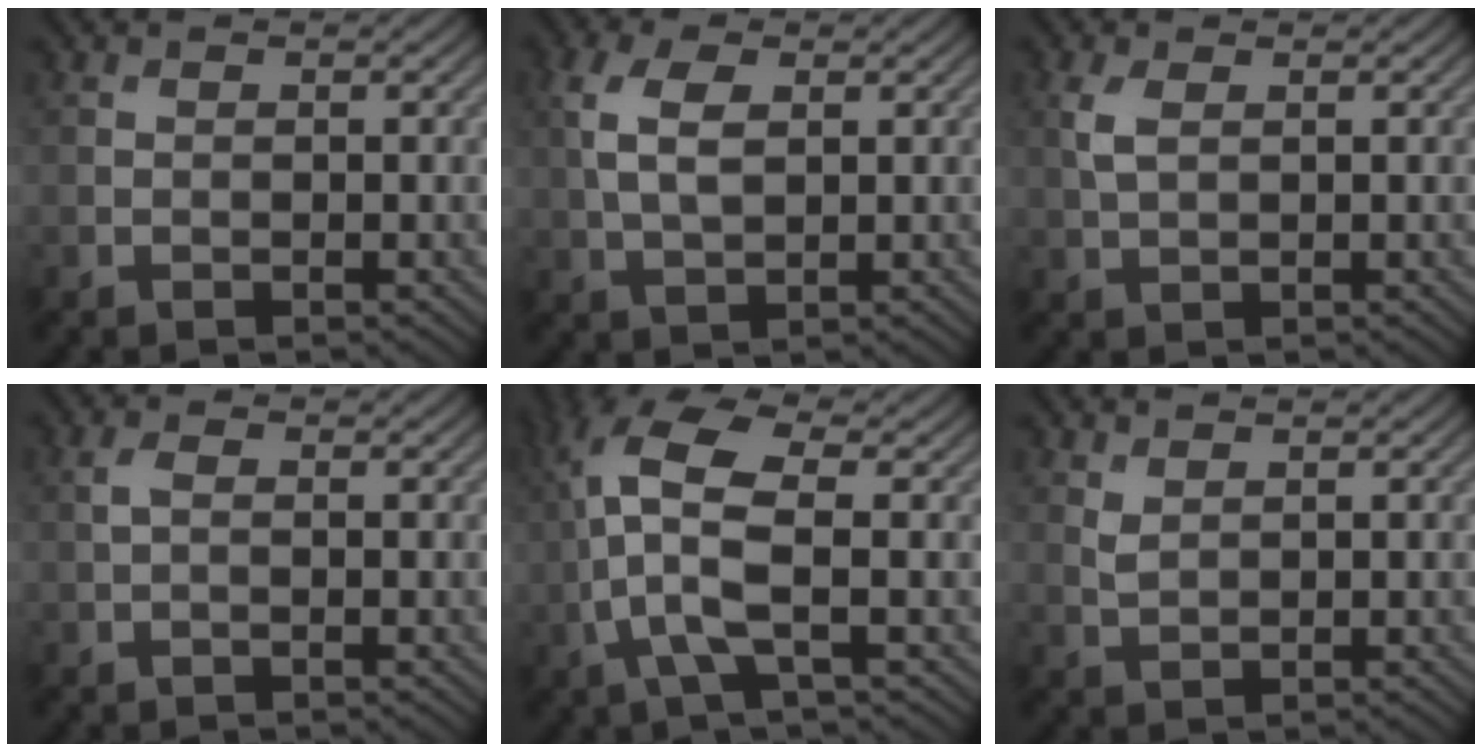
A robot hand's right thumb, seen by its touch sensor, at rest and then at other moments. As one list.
[{"total": 5.2, "force": [1.1, 2.8, 4.3], "torque": [-0.106, 0.006, 0.023]}, {"total": 2.4, "force": [0.8, 1.2, 1.9], "torque": [-0.055, 0.002, 0.017]}, {"total": 1.3, "force": [0.1, 0.5, 1.1], "torque": [-0.031, 0.004, -0.002]}, {"total": 9.7, "force": [-0.2, 3.4, 9.1], "torque": [-0.211, 0.017, -0.013]}, {"total": 1.4, "force": [1.0, 0.5, 0.8], "torque": [-0.026, -0.003, 0.026]}]